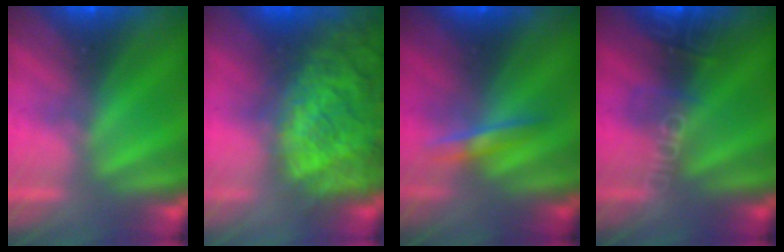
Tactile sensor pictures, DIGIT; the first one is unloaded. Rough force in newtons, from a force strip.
{"total": 10.3}
{"total": 1.6}
{"total": 2.6}